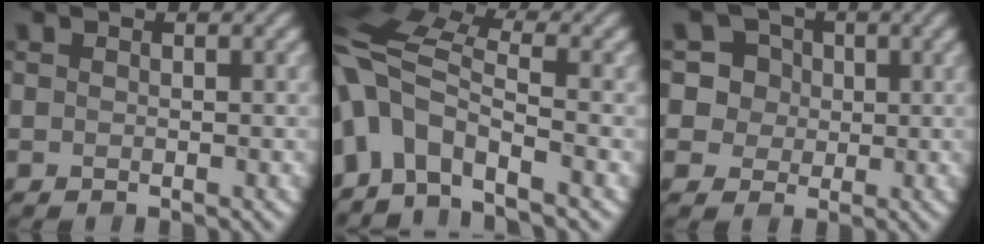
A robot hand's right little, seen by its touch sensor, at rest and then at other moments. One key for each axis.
{"total": 8.3, "fx": -3.0, "fy": 4.0, "fz": 6.6, "tx": -0.129, "ty": 0.012, "tz": -0.077}
{"total": 4.9, "fx": 1.6, "fy": 4.4, "fz": 1.6, "tx": -0.012, "ty": 0.021, "tz": 0.015}